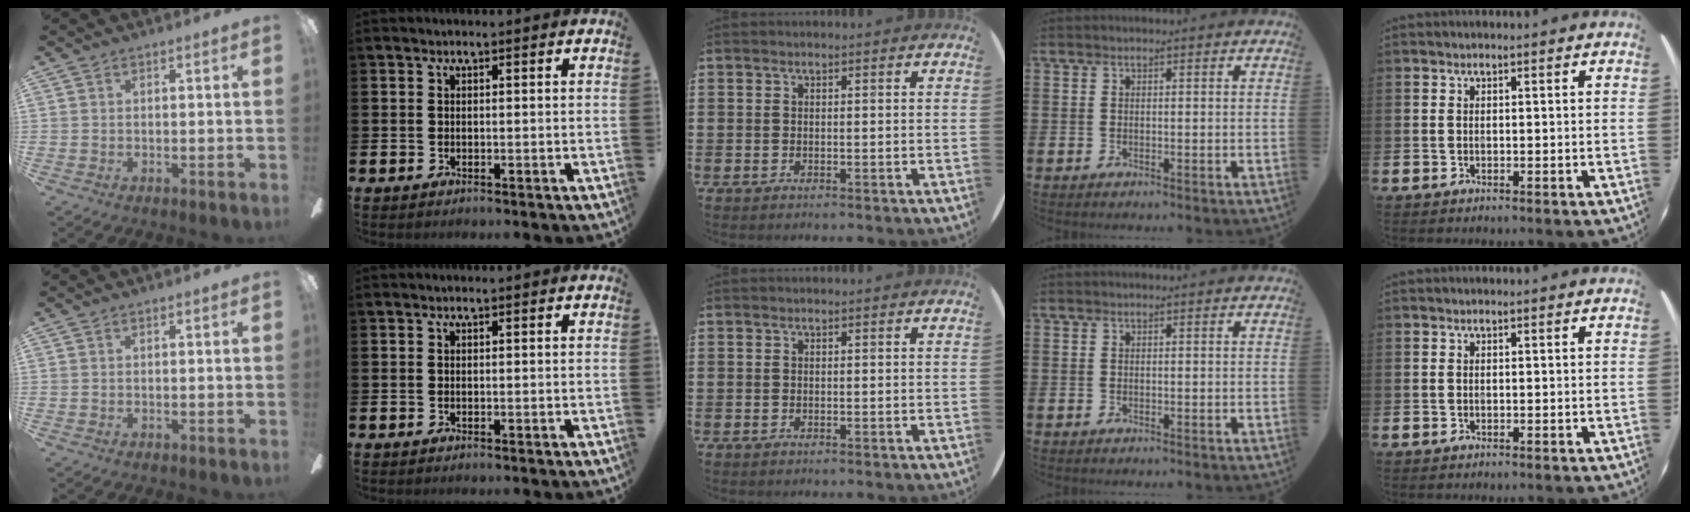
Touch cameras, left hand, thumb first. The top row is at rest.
{}